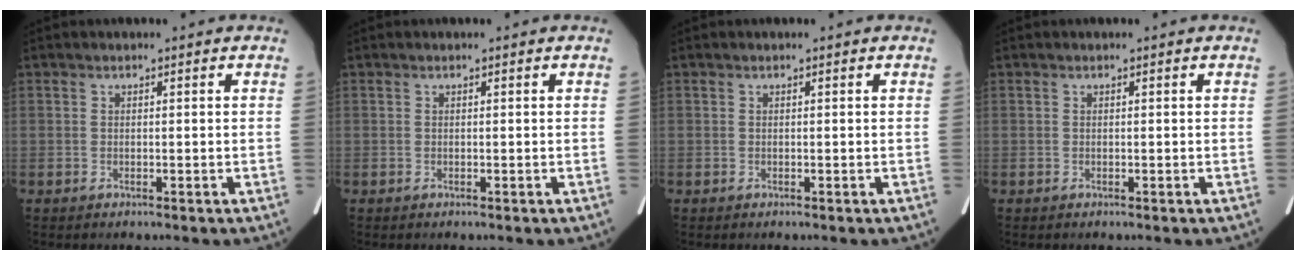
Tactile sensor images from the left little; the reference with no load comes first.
{"total": 0.0}
{"total": 0.0}
{"total": 0.0}